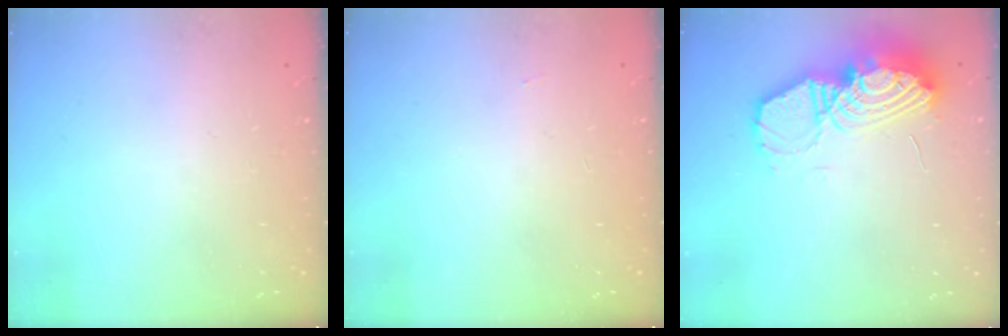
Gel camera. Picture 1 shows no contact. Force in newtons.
{"total": 5.9, "press": 2.2, "slide": 5.5}
{"total": 17.8, "press": 17.7, "slide": 1.8}